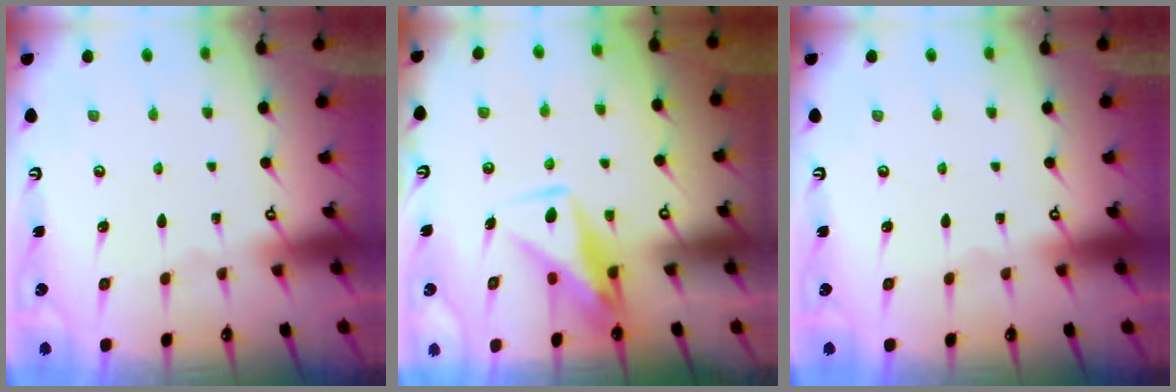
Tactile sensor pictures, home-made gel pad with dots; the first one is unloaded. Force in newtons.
{"total": 9.7, "press": 9.7, "slide": 0.5}
{"total": 0.0}